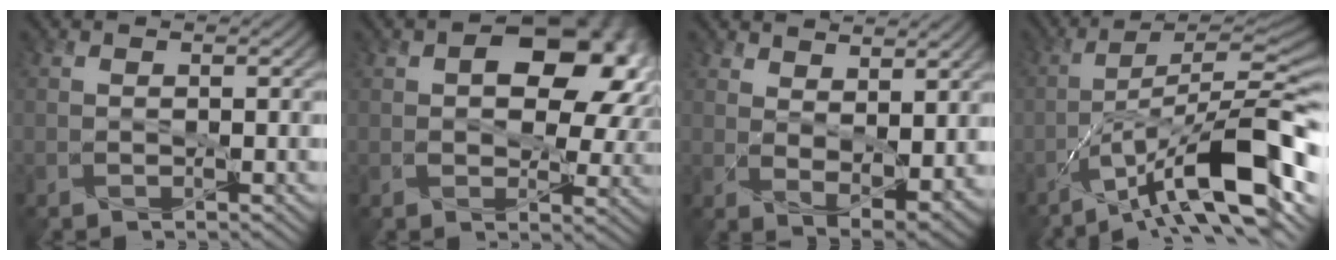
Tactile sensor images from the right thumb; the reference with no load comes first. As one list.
[{"total": 12.3, "force": [2.8, 7.7, 9.1], "torque": [-0.111, -0.003, 0.050]}, {"total": 7.4, "force": [4.3, 3.6, 4.9], "torque": [-0.099, -0.009, 0.086]}, {"total": 15.5, "force": [-8.1, 4.0, 12.6], "torque": [-0.195, 0.012, -0.138]}]